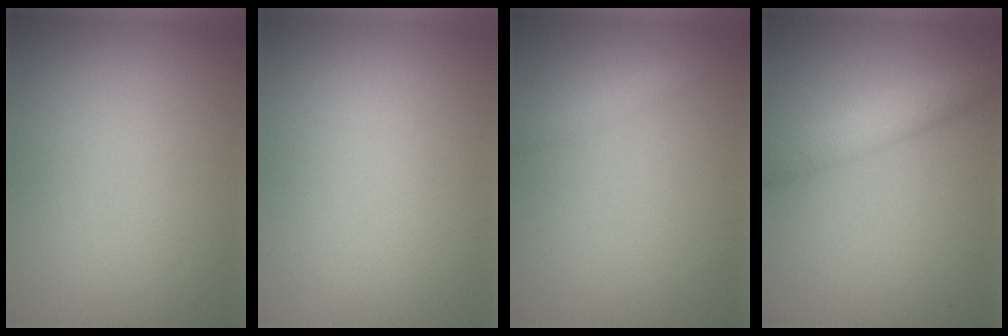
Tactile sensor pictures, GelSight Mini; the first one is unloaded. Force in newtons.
{"total": 0.0}
{"total": 1.3, "press": 1.3, "slide": 0.1}
{"total": 3.6, "press": 3.6, "slide": 0.1}